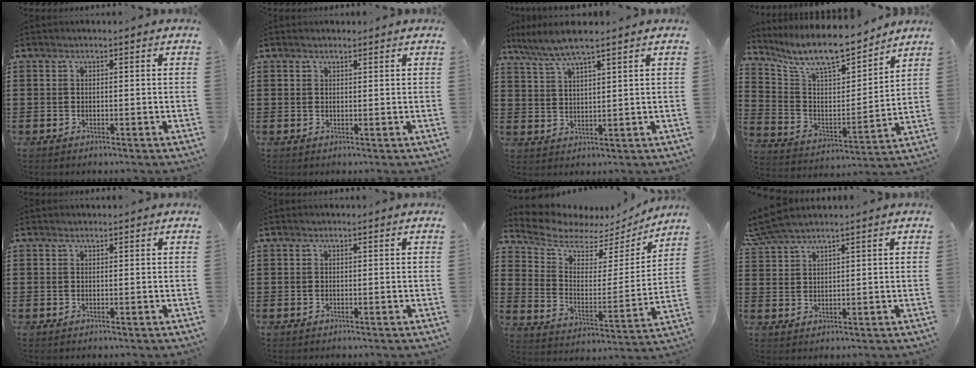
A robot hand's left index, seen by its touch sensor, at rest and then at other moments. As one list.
[{"total": 0.7, "force": [0.7, 0.3, 0.2], "torque": [-0.004, 0.002, 0.013]}, {"total": 5.2, "force": [4.3, 0.1, 2.9], "torque": [-0.069, -0.011, 0.077]}, {"total": 10.3, "force": [9.0, 1.8, 4.8], "torque": [-0.122, -0.057, 0.154]}, {"total": 0.0}, {"total": 0.0}, {"total": 6.0, "force": [5.4, 2.3, 1.4], "torque": [-0.066, -0.038, 0.090]}, {"total": 3.9, "force": [3.4, 0.2, 1.9], "torque": [-0.048, -0.001, 0.062]}]